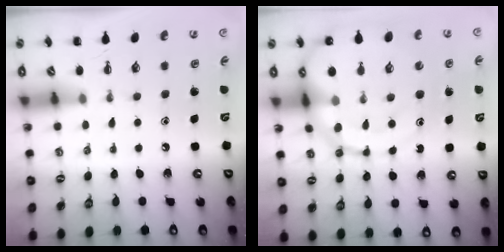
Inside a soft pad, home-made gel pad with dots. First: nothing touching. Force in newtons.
{"total": 17.9, "press": 17.6, "slide": 3.0}